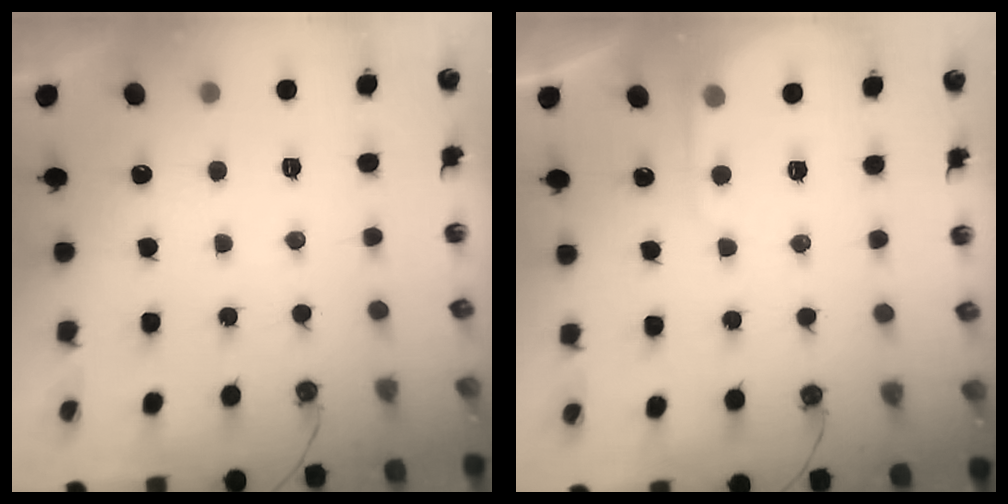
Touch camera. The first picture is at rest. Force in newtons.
{"total": 6.5, "press": 6.4, "slide": 0.6}